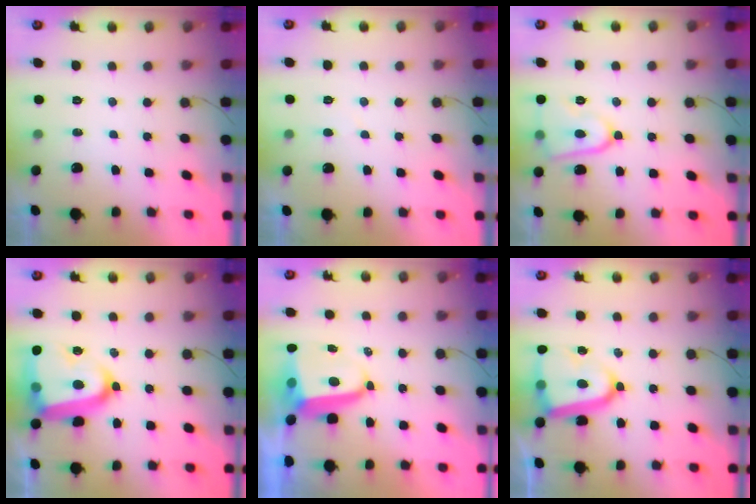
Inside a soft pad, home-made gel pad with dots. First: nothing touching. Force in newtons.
{"total": 1.6, "press": 1.6, "slide": 0.2}
{"total": 11.6, "press": 11.4, "slide": 1.5}
{"total": 20.2, "press": 20.1, "slide": 1.9}
{"total": 6.4, "press": 6.3, "slide": 0.9}
{"total": 16.0, "press": 15.9, "slide": 1.4}